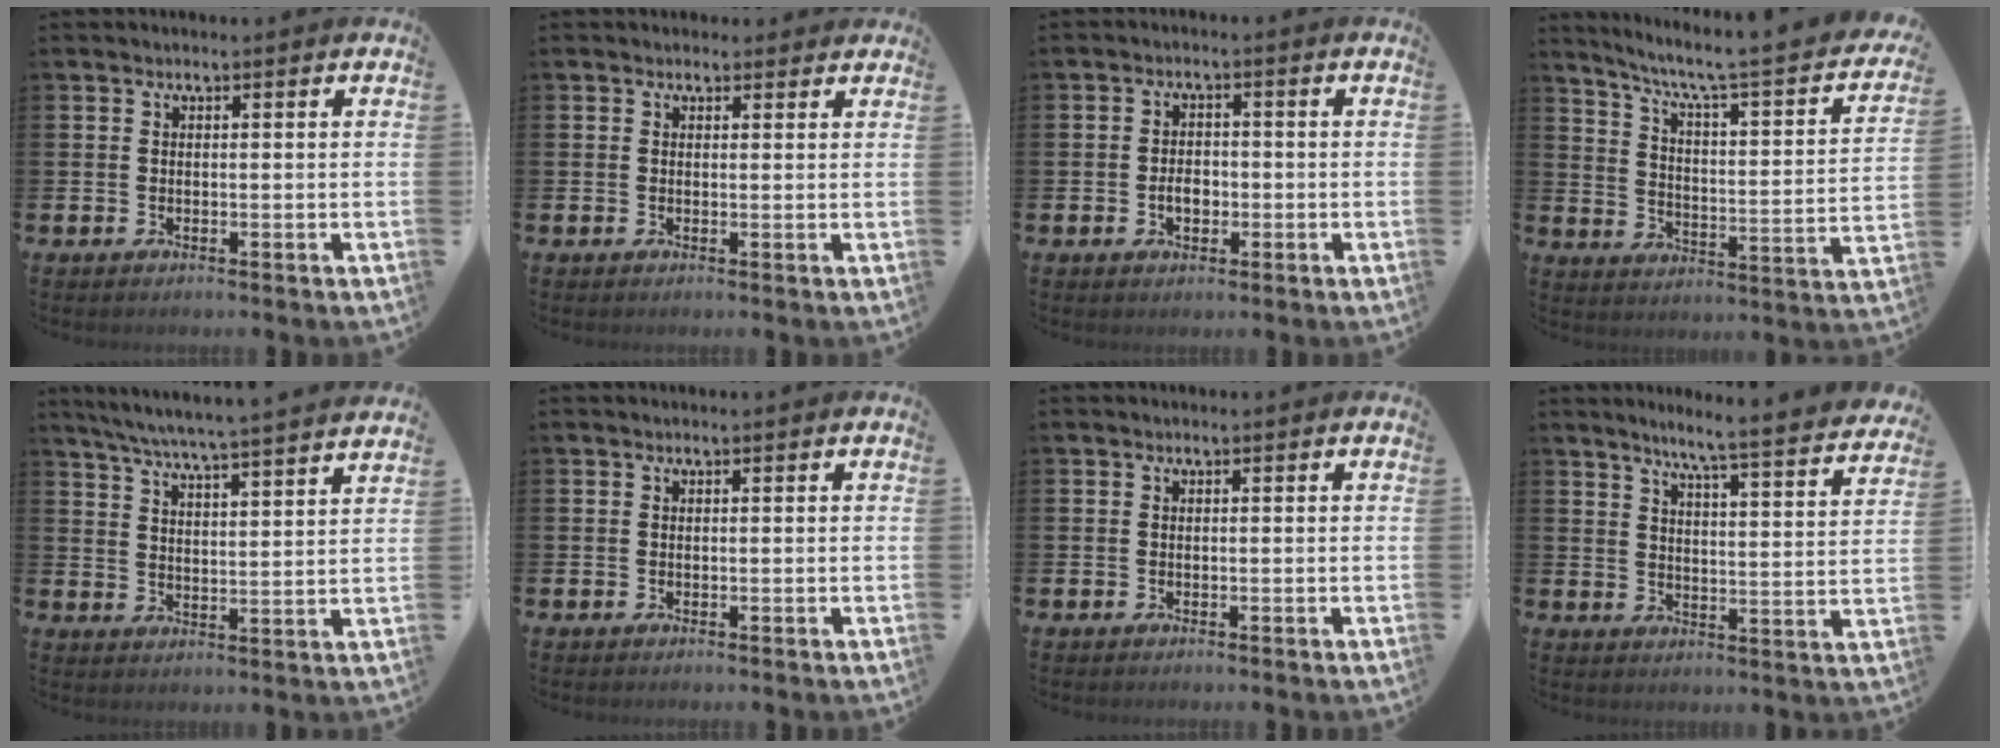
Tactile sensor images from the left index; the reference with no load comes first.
{"total": 1.2, "force": [0.9, 0.7, 0.0], "torque": [0.008, 0.006, 0.015]}
{"total": 2.8, "force": [-0.7, 1.9, 1.9], "torque": [-0.025, 0.000, -0.018]}
{"total": 5.6, "force": [4.4, 0.3, 3.4], "torque": [-0.082, -0.045, 0.060]}
{"total": 6.4, "force": [6.1, -0.4, 1.8], "torque": [-0.058, -0.044, 0.105]}
{"total": 0.0}
{"total": 0.0}
{"total": 6.3, "force": [5.7, -0.5, 2.6], "torque": [-0.057, -0.050, 0.090]}